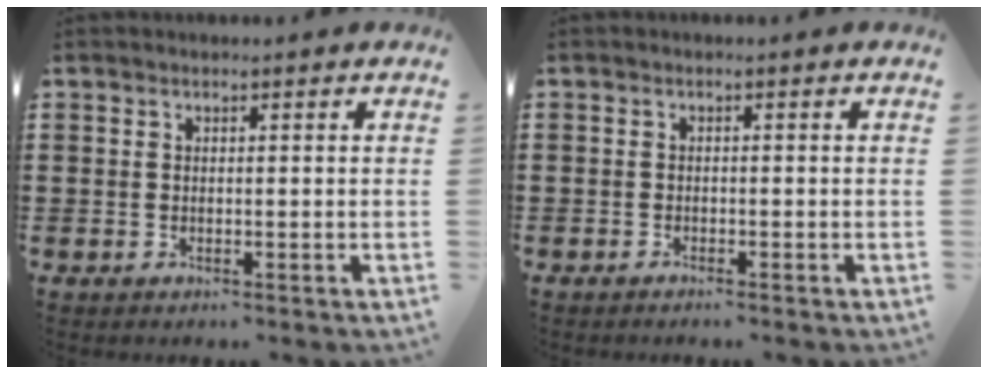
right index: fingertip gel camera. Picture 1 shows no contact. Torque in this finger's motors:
{"motor_torque": [-0.52, 1.27, -1.05, -0.09]}